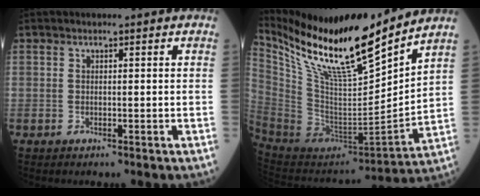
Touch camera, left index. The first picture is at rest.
{"total": 21.6, "force": [17.7, 1.7, 12.4], "torque": [-0.226, -0.028, 0.328]}